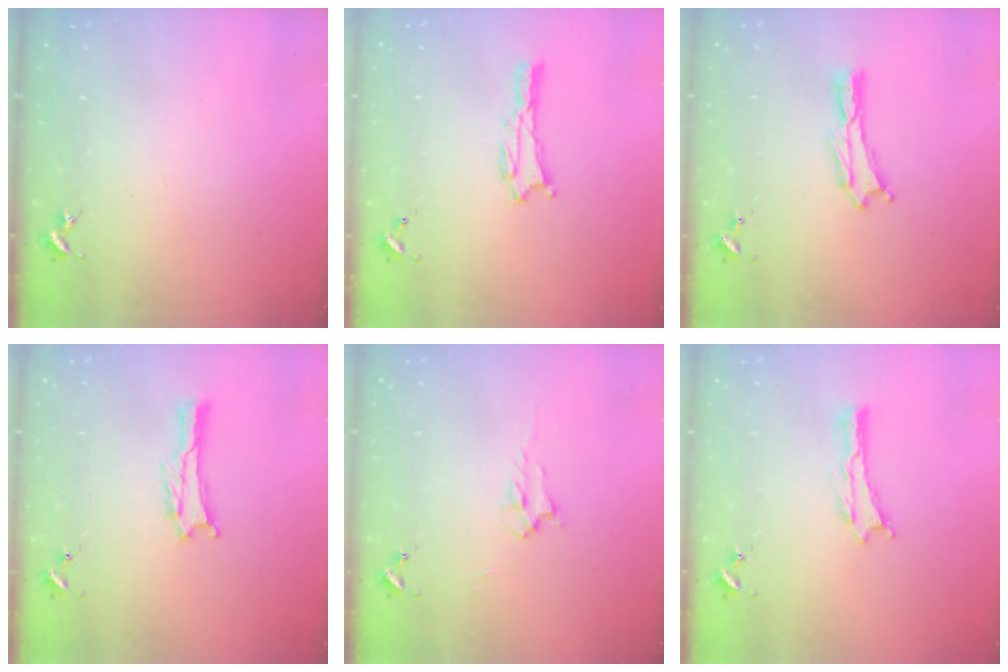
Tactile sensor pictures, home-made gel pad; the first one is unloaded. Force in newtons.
{"total": 1.0, "press": 1.0, "slide": 0.1}
{"total": 0.0}
{"total": 0.5, "press": 0.5, "slide": 0.1}
{"total": 2.2, "press": 2.2, "slide": 0.4}
{"total": 0.0}